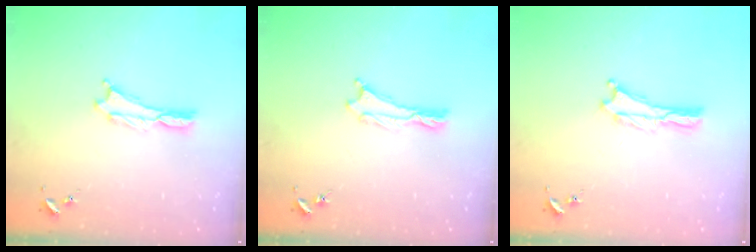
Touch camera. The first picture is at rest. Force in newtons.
{"total": 0.0}
{"total": 0.0}